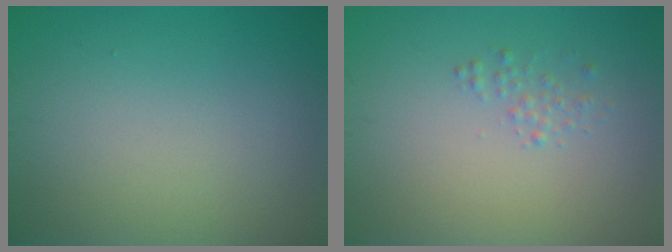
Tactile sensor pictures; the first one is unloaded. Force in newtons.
{"total": 0.9, "press": 0.9, "slide": 0.0}